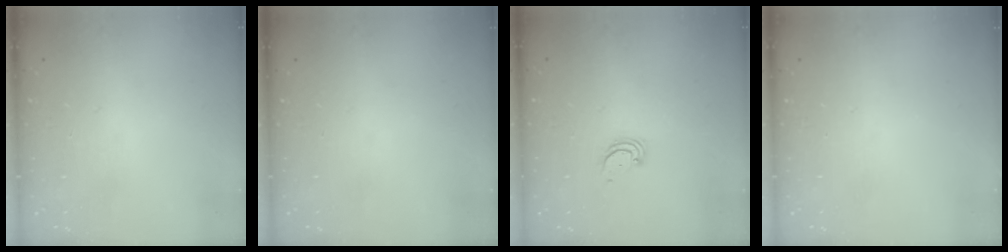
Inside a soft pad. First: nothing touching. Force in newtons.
{"total": 0.0}
{"total": 2.3, "press": 2.3, "slide": 0.2}
{"total": 0.0}